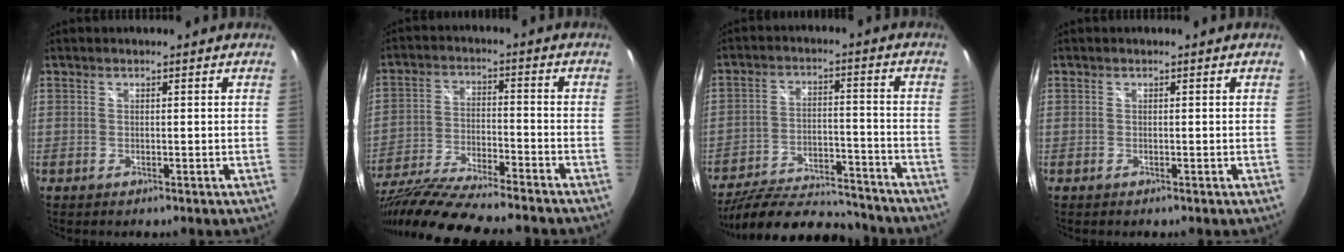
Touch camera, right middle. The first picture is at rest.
{"total": 20.5, "force": [-17.6, 2.0, 10.3], "torque": [-0.204, -0.050, -0.297]}
{"total": 20.1, "force": [-17.8, 5.1, 7.9], "torque": [-0.151, -0.011, -0.254]}
{"total": 0.0}